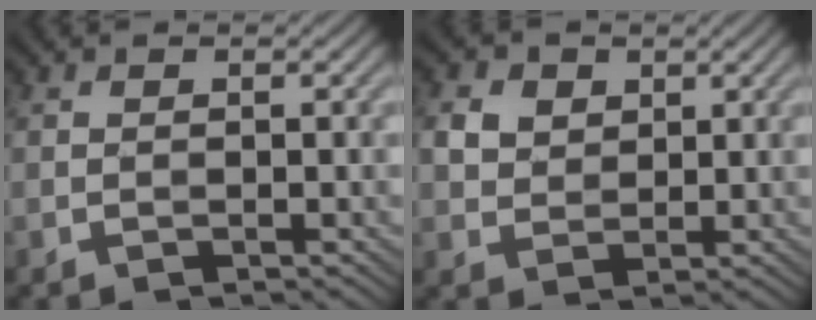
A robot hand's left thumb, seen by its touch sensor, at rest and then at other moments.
{"total": 3.9, "force": [1.7, 3.1, 1.7], "torque": [-0.048, 0.001, 0.030]}